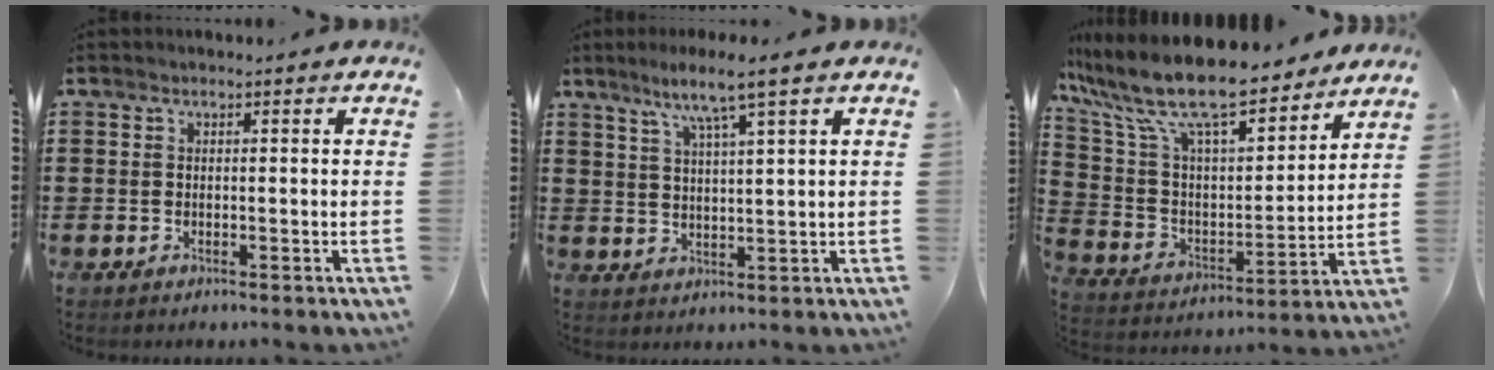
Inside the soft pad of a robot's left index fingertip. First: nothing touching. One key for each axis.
{"total": 5.6, "fx": 4.0, "fy": -0.5, "fz": 3.9, "tx": -0.088, "ty": -0.011, "tz": 0.065}
{"total": 13.0, "fx": 10.6, "fy": 2.4, "fz": 7.0, "tx": -0.177, "ty": -0.066, "tz": 0.185}